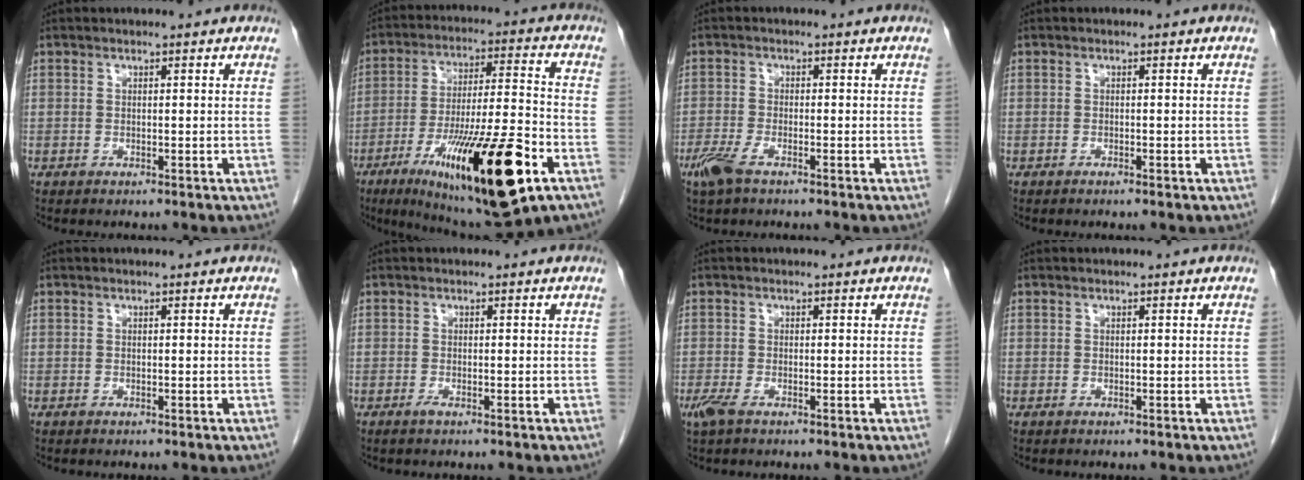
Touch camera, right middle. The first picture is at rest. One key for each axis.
{"total": 22.9, "fx": -10.6, "fy": 3.2, "fz": 20.0, "tx": -0.305, "ty": -0.030, "tz": -0.164}
{"total": 3.8, "fx": -2.5, "fy": 1.1, "fz": 2.7, "tx": -0.065, "ty": -0.006, "tz": -0.049}
{"total": 0.7, "fx": -0.4, "fy": 0.1, "fz": 0.5, "tx": -0.012, "ty": -0.001, "tz": -0.005}
{"total": 0.0}
{"total": 0.7, "fx": -0.5, "fy": 0.0, "fz": 0.5, "tx": -0.011, "ty": -0.001, "tz": -0.009}
{"total": 2.2, "fx": -1.3, "fy": 0.6, "fz": 1.6, "tx": -0.042, "ty": -0.006, "tz": -0.026}
{"total": 0.0}